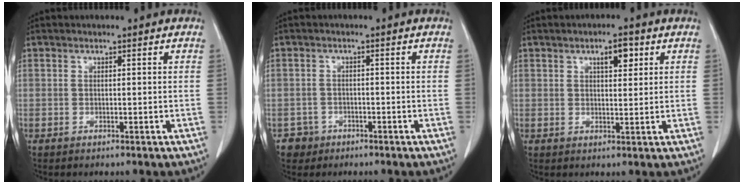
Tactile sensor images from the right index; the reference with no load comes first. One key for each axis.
{"total": 3.4, "fx": -1.7, "fy": 2.9, "fz": -0.4, "tx": 0.012, "ty": 0.013, "tz": -0.028}
{"total": 4.1, "fx": 1.9, "fy": 1.6, "fz": 3.2, "tx": -0.054, "ty": 0.003, "tz": 0.030}